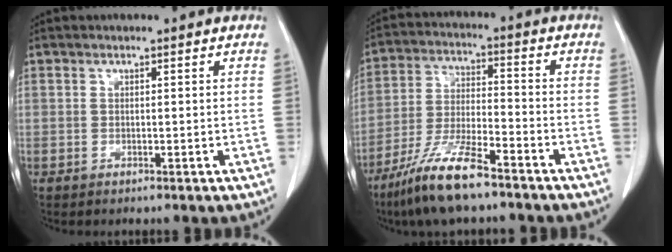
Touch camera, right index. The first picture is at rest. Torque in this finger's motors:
{"motor_torque": [1.05, -1.09, 0.74, 0.21]}